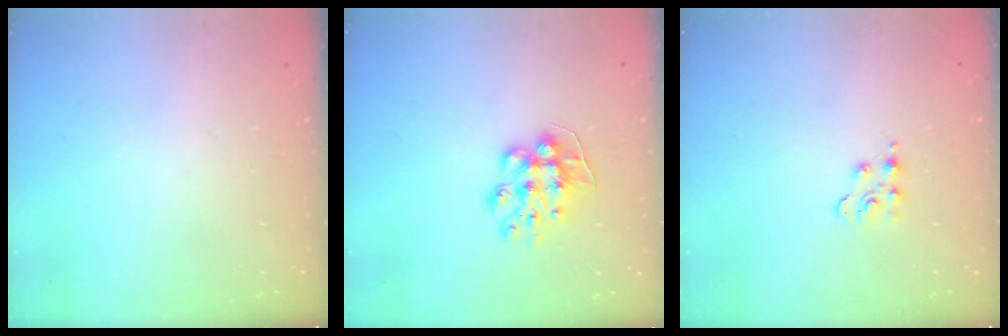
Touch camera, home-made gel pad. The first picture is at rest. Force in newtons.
{"total": 9.4, "press": 9.4, "slide": 0.5}
{"total": 3.2, "press": 3.1, "slide": 0.4}